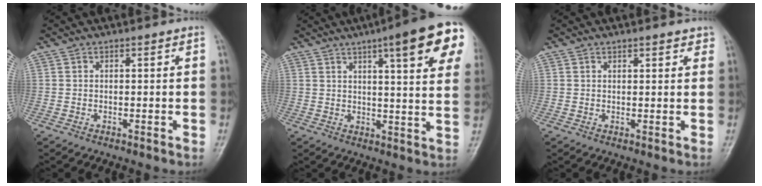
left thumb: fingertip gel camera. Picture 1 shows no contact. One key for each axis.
{"total": 18.2, "fx": 8.7, "fy": 3.4, "fz": 15.7, "tx": -0.188, "ty": -0.021, "tz": 0.104}
{"total": 2.4, "fx": 1.8, "fy": 0.9, "fz": 1.2, "tx": -0.001, "ty": -0.005, "tz": 0.019}